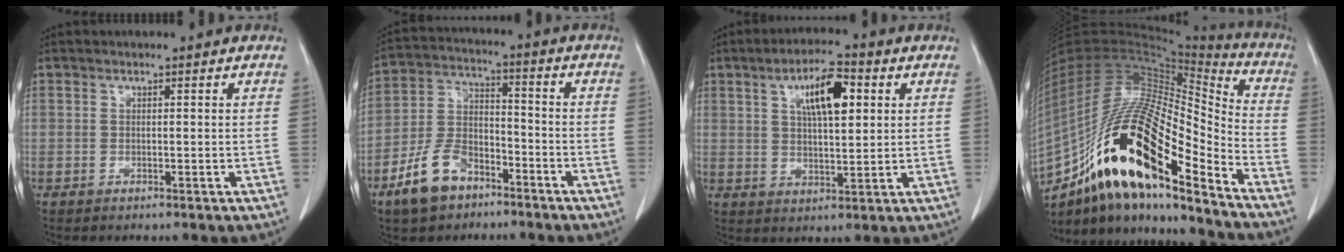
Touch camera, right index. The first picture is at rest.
{"total": 10.2, "force": [-6.6, 5.5, 5.5], "torque": [-0.127, 0.005, -0.123]}
{"total": 8.8, "force": [3.1, 2.6, 7.8], "torque": [-0.135, 0.012, 0.054]}
{"total": 26.5, "force": [-15.1, 6.3, 20.8], "torque": [-0.398, -0.012, -0.265]}